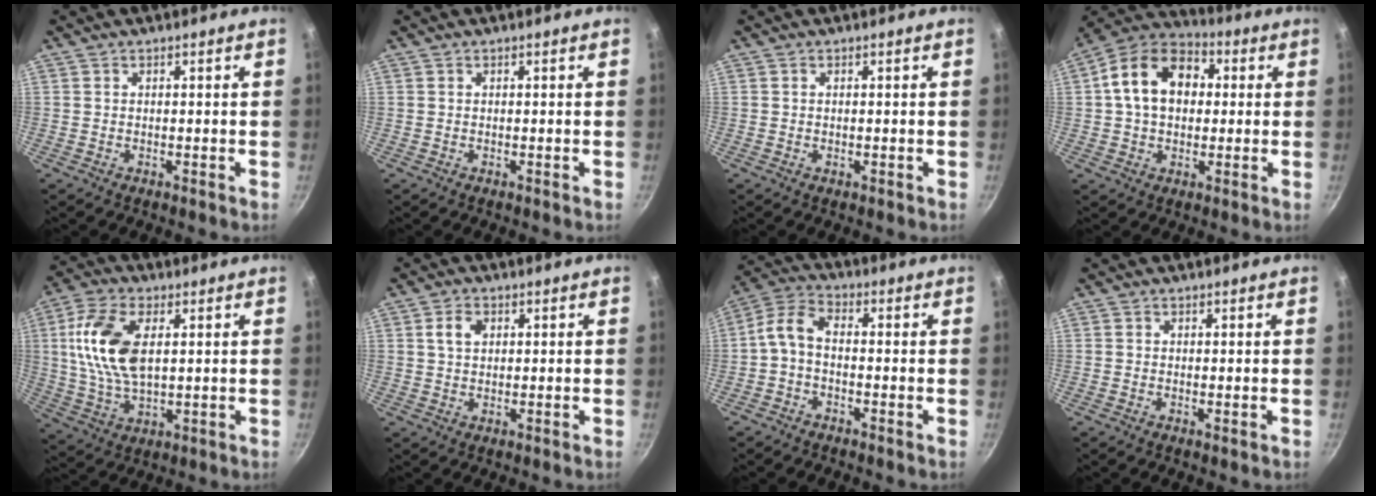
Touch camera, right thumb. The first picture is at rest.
{"total": 0.0}
{"total": 0.0}
{"total": 14.7, "force": [2.1, 10.7, 9.9], "torque": [-0.135, 0.029, 0.018]}
{"total": 13.9, "force": [2.7, 7.4, 11.4], "torque": [-0.220, 0.000, 0.050]}
{"total": 3.6, "force": [1.1, 2.5, 2.3], "torque": [-0.033, 0.004, 0.017]}
{"total": 5.9, "force": [-1.5, 3.5, 4.5], "torque": [-0.101, 0.035, -0.042]}
{"total": 0.0}